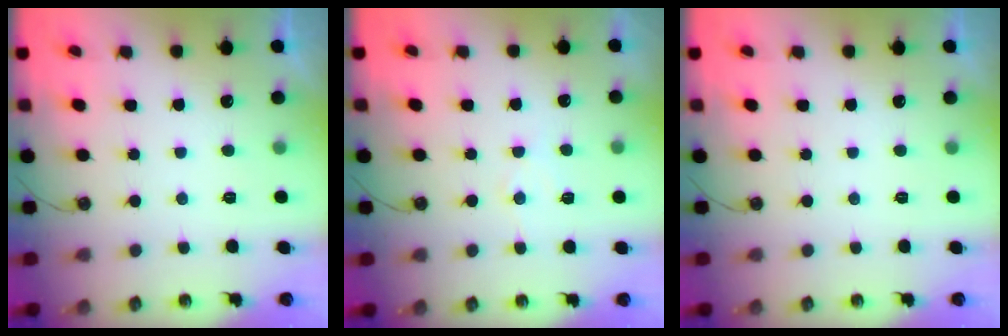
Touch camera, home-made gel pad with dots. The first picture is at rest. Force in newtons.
{"total": 5.6, "press": 5.6, "slide": 0.3}
{"total": 0.0}